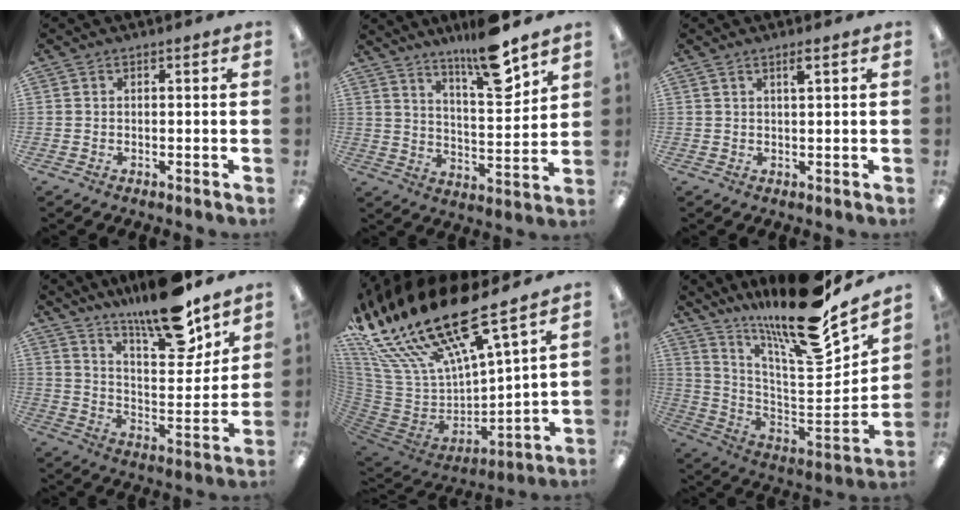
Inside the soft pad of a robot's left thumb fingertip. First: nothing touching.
{"total": 14.1, "force": [11.1, 2.6, 8.2], "torque": [-0.125, -0.071, 0.184]}
{"total": 2.2, "force": [1.5, 0.1, 1.7], "torque": [-0.037, 0.000, 0.024]}
{"total": 18.1, "force": [14.8, 4.6, 9.3], "torque": [-0.145, -0.106, 0.248]}
{"total": 25.2, "force": [20.9, 6.9, 12.3], "torque": [-0.261, -0.149, 0.363]}
{"total": 20.7, "force": [16.2, 3.6, 12.4], "torque": [-0.191, -0.133, 0.260]}